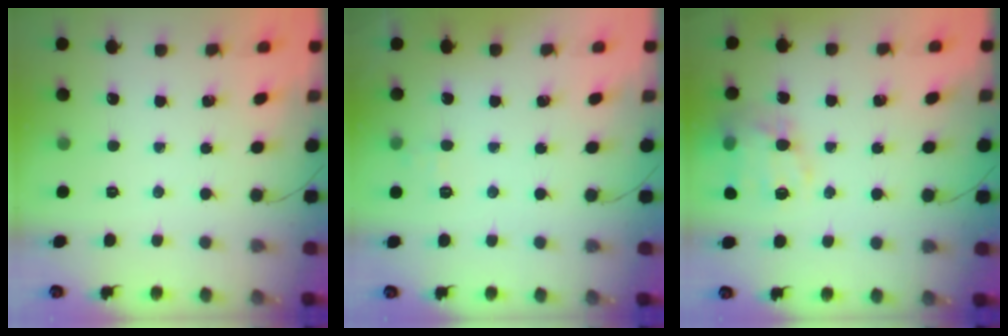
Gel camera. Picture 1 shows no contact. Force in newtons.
{"total": 6.0, "press": 5.8, "slide": 1.5}
{"total": 16.4, "press": 16.1, "slide": 2.7}